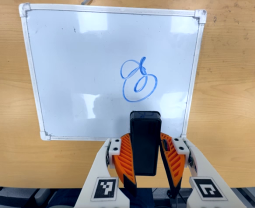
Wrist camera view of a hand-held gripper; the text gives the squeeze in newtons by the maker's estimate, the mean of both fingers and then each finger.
{"total": 8.9, "left": 7.3, "right": 10.5}